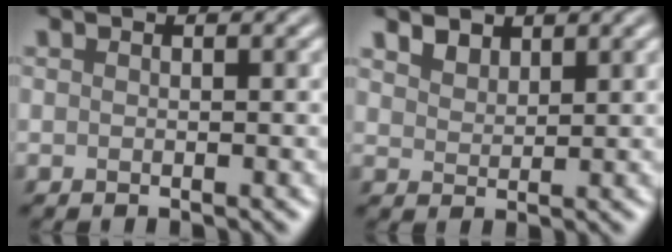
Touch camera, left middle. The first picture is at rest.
{"total": 1.9, "force": [1.6, 1.0, 0.5], "torque": [-0.020, -0.009, 0.041]}